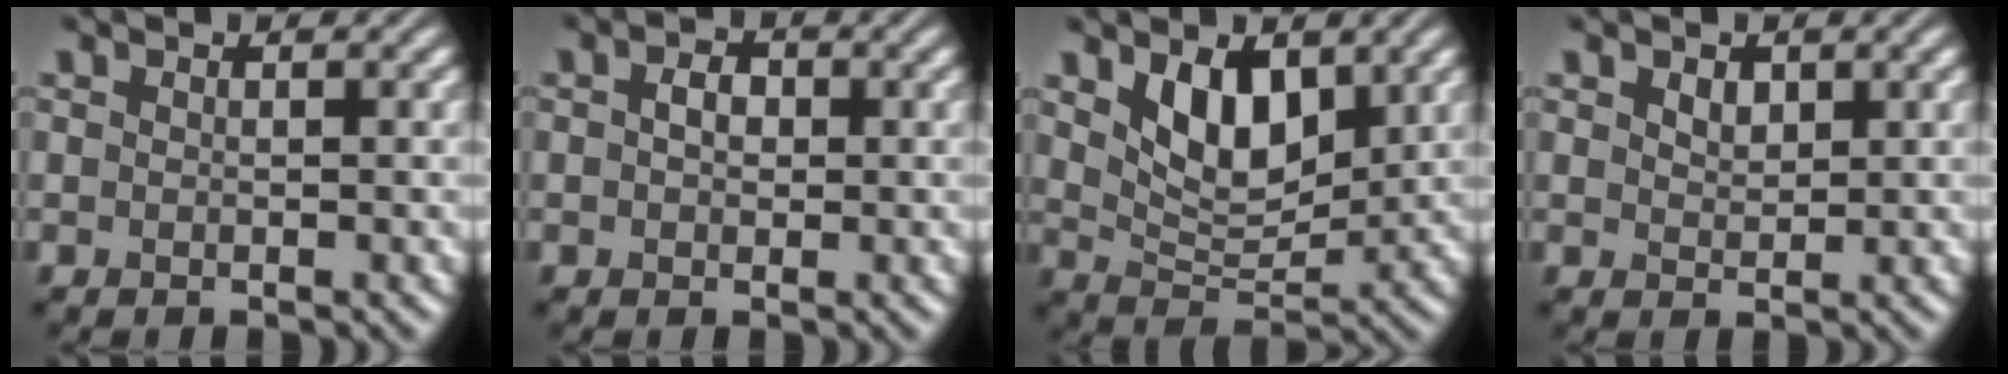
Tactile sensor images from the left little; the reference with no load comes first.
{"total": 2.0, "force": [0.2, 1.4, 1.4], "torque": [-0.024, 0.002, 0.000]}
{"total": 5.0, "force": [2.2, 2.8, 3.4], "torque": [-0.071, -0.013, 0.039]}
{"total": 1.4, "force": [0.8, 0.8, 0.7], "torque": [-0.013, 0.000, 0.017]}